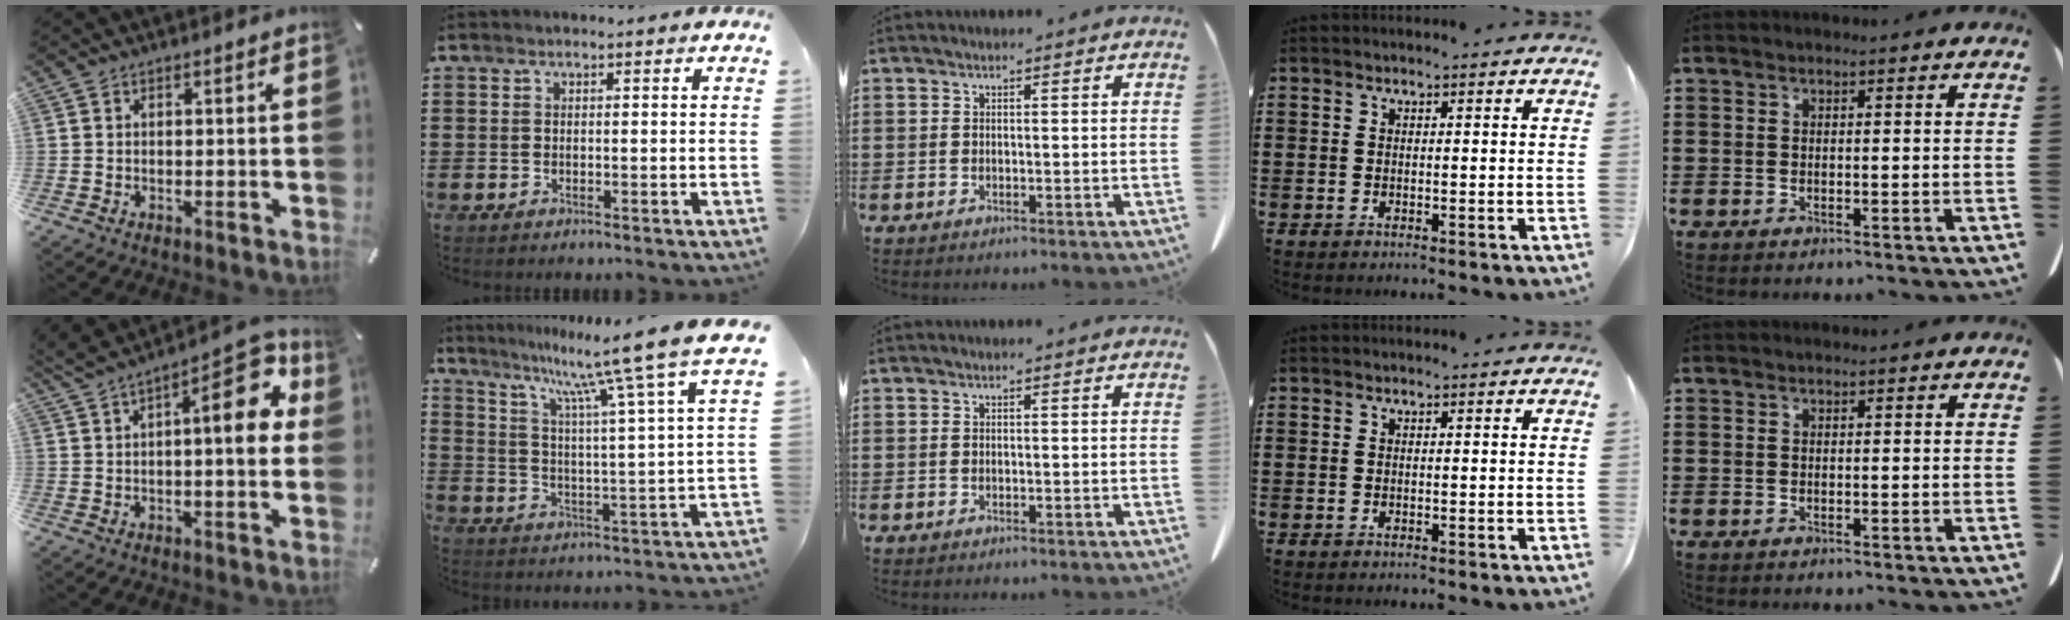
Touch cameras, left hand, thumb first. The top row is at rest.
{"thumb": {"total": 14.5, "force": [4.5, 5.5, 12.6], "torque": [-0.158, -0.019, 0.069]}, "index": {"total": 10.6, "force": [9.0, -1.4, 5.5], "torque": [-0.125, -0.062, 0.140]}}